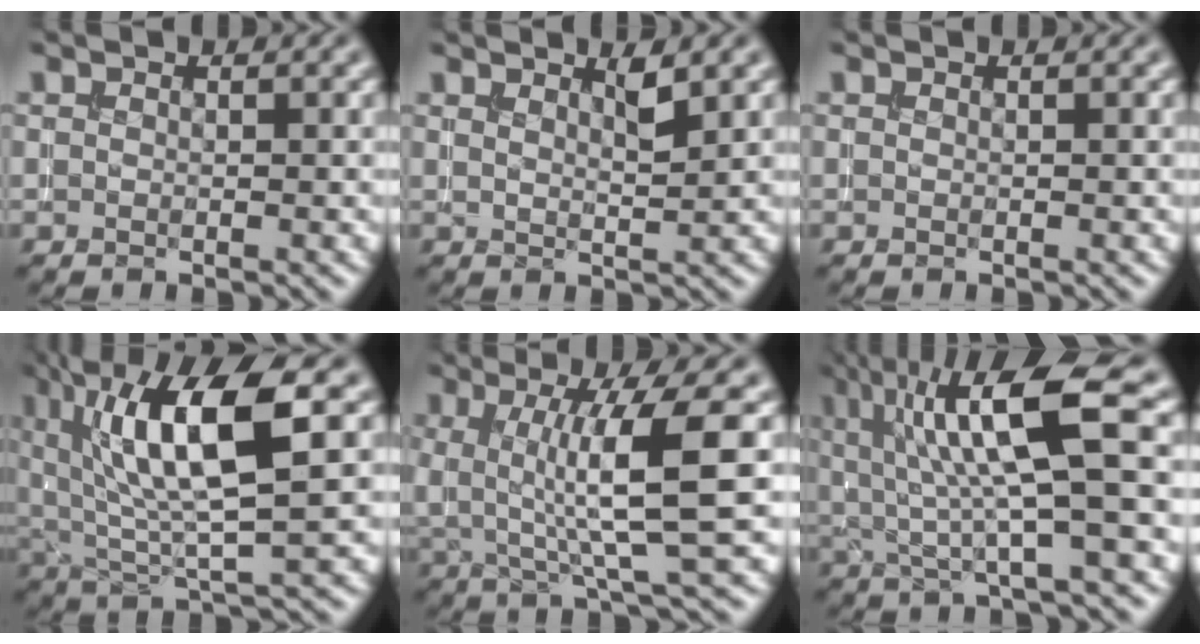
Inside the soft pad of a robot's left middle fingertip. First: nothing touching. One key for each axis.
{"total": 1.8, "fx": 1.3, "fy": 0.3, "fz": 1.2, "tx": -0.016, "ty": -0.001, "tz": 0.019}
{"total": 0.0}
{"total": 10.4, "fx": 3.5, "fy": 2.8, "fz": 9.4, "tx": -0.174, "ty": 0.001, "tz": 0.066}
{"total": 7.5, "fx": 0.6, "fy": 1.3, "fz": 7.4, "tx": -0.123, "ty": -0.003, "tz": 0.015}
{"total": 9.5, "fx": 2.4, "fy": 1.9, "fz": 9.0, "tx": -0.157, "ty": -0.002, "tz": 0.042}